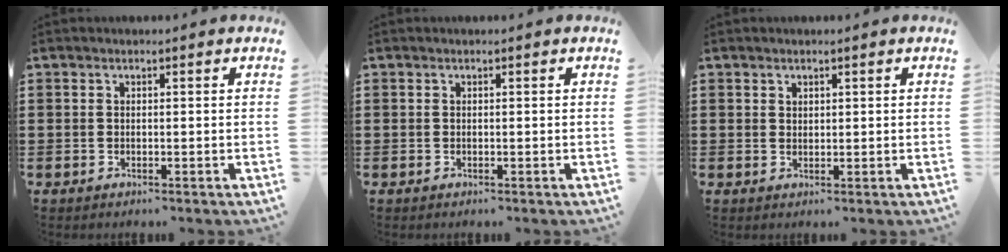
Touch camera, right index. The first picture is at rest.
{"total": 0.0}
{"total": 1.2, "force": [0.9, 0.7, 0.2], "torque": [-0.005, 0.002, 0.019]}